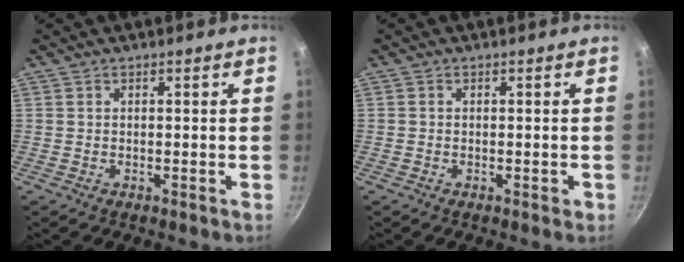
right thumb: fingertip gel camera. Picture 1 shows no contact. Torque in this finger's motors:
{"motor_torque": [-0.13, 0.10, -0.28, 0.11, 0.01]}